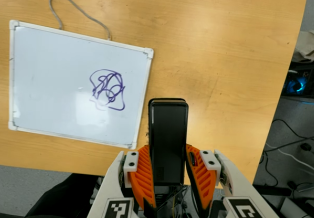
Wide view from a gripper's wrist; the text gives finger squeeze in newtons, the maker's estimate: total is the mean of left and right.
{"total": 5.5, "left": 3.7, "right": 7.4}